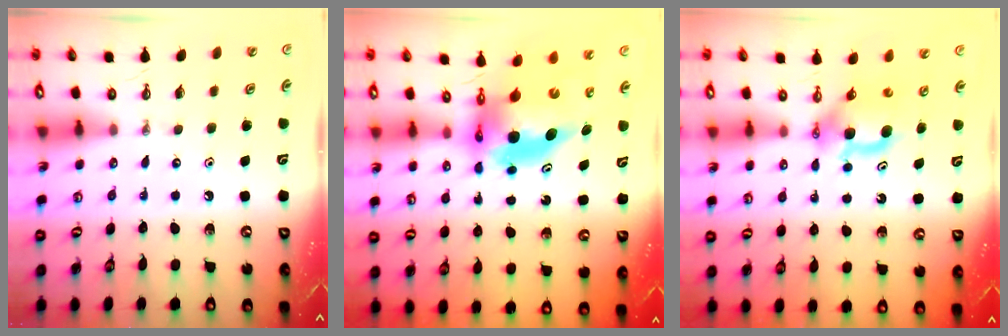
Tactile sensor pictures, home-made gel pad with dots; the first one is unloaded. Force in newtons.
{"total": 8.8, "press": 8.8, "slide": 0.6}
{"total": 5.8, "press": 5.4, "slide": 2.2}